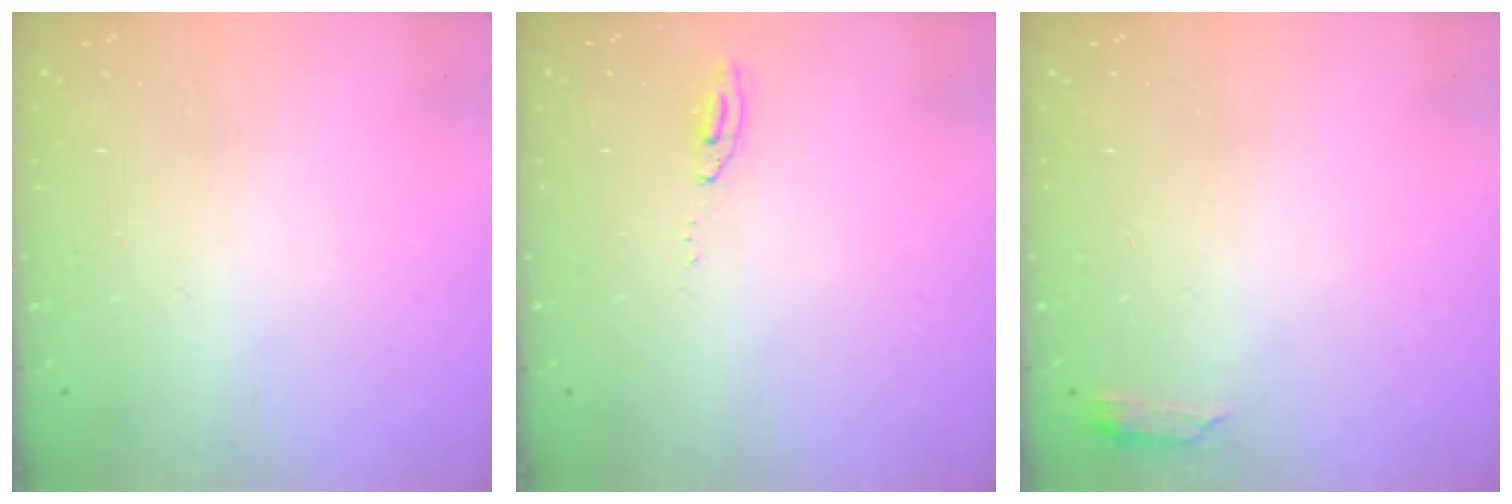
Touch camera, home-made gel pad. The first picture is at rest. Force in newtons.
{"total": 4.8, "press": 4.8, "slide": 0.6}
{"total": 2.6, "press": 2.6, "slide": 0.5}